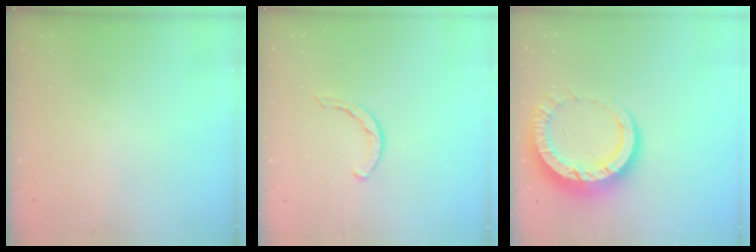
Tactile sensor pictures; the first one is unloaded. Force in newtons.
{"total": 3.0, "press": 3.0, "slide": 0.3}
{"total": 12.4, "press": 12.4, "slide": 1.2}